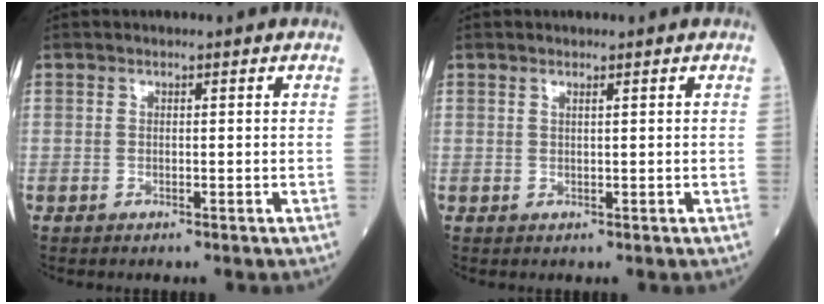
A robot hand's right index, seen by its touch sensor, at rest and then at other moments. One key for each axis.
{"total": 0.6, "fx": 0.5, "fy": -0.1, "fz": 0.4, "tx": -0.015, "ty": -0.003, "tz": 0.013}